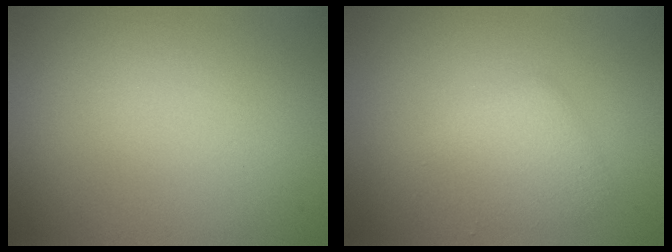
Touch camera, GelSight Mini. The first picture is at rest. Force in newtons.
{"total": 2.8, "press": 2.8, "slide": 0.2}